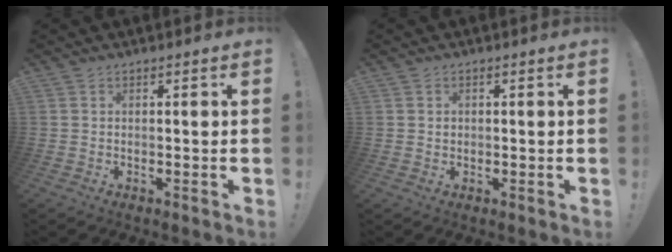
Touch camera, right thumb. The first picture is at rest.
{"total": 1.1, "force": [0.3, 1.0, 0.1], "torque": [0.005, 0.000, 0.004]}